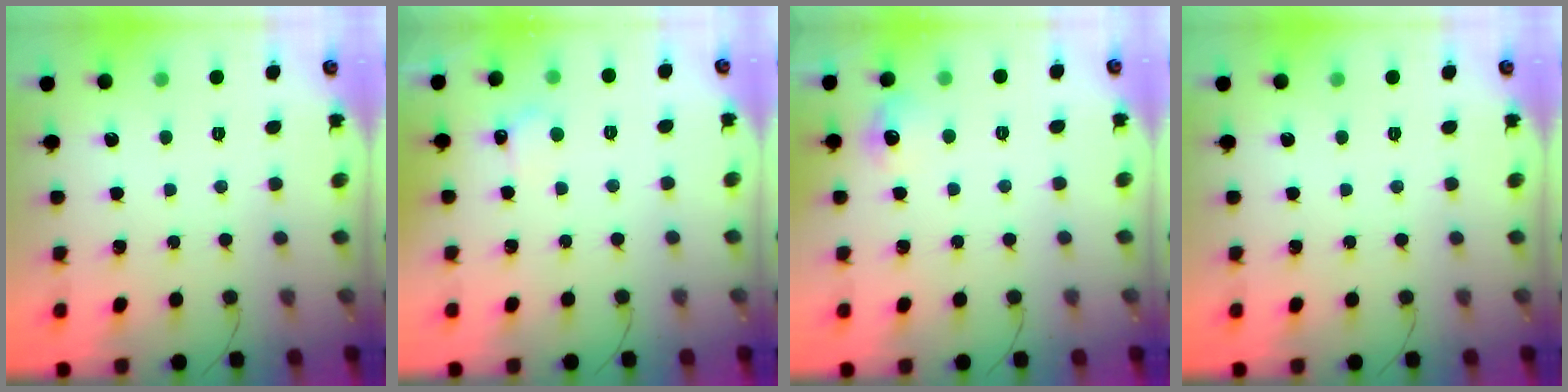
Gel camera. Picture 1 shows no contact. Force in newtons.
{"total": 4.1, "press": 3.9, "slide": 1.1}
{"total": 6.9, "press": 6.7, "slide": 1.7}
{"total": 0.0}